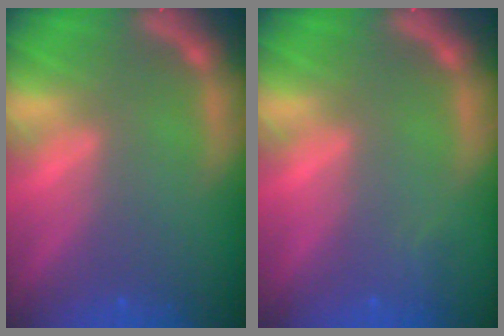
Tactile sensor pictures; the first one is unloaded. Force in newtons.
{"total": 0.9}